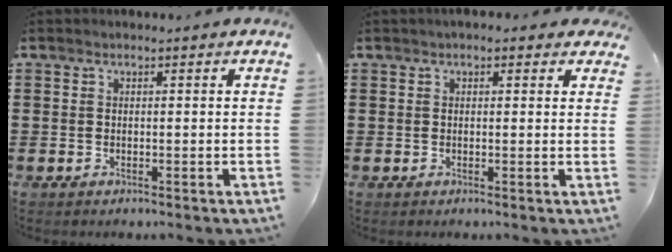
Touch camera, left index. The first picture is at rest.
{"total": 1.3, "force": [0.8, 0.8, 0.6], "torque": [-0.014, 0.009, 0.013]}